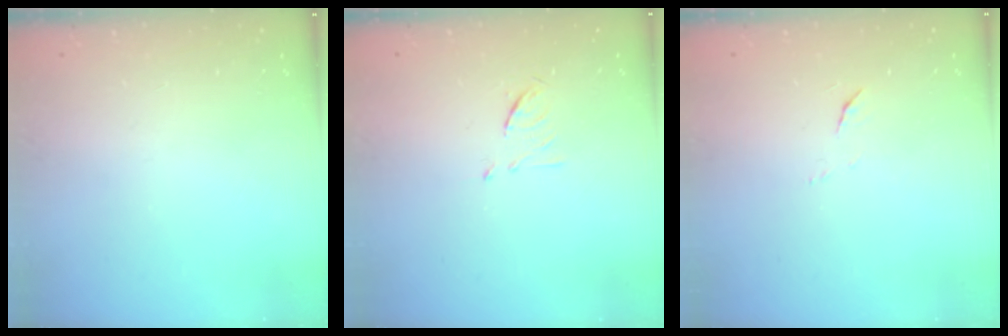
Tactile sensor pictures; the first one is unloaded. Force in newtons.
{"total": 6.3, "press": 6.2, "slide": 1.0}
{"total": 4.1, "press": 4.1, "slide": 0.3}